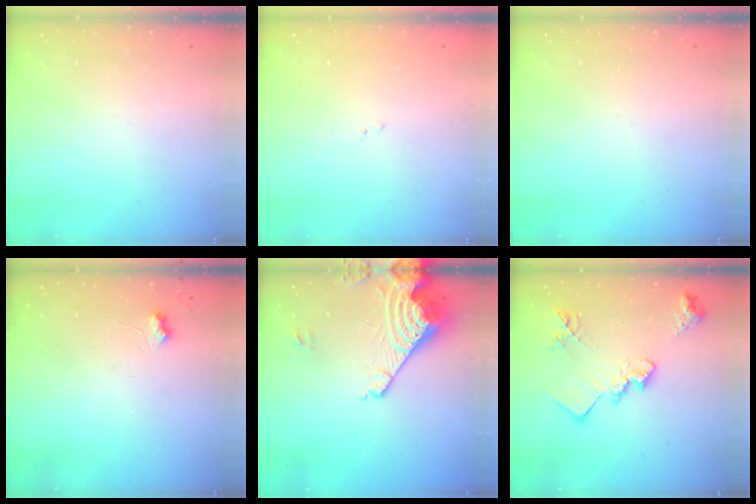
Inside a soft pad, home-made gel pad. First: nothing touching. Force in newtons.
{"total": 7.0, "press": 7.0, "slide": 0.8}
{"total": 0.0}
{"total": 3.7, "press": 3.7, "slide": 0.5}
{"total": 14.9, "press": 14.7, "slide": 2.1}
{"total": 17.7, "press": 17.7, "slide": 1.0}